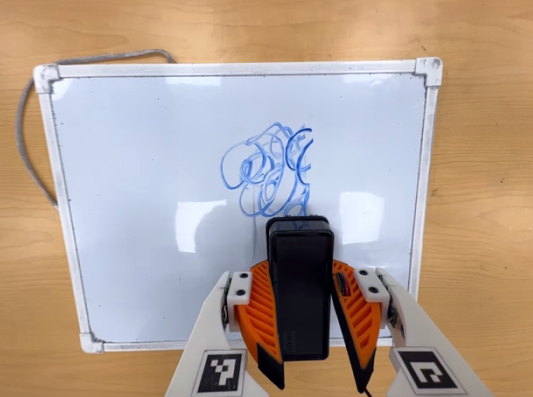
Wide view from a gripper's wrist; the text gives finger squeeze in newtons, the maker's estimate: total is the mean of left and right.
{"total": 11.2, "left": 10.1, "right": 12.4}